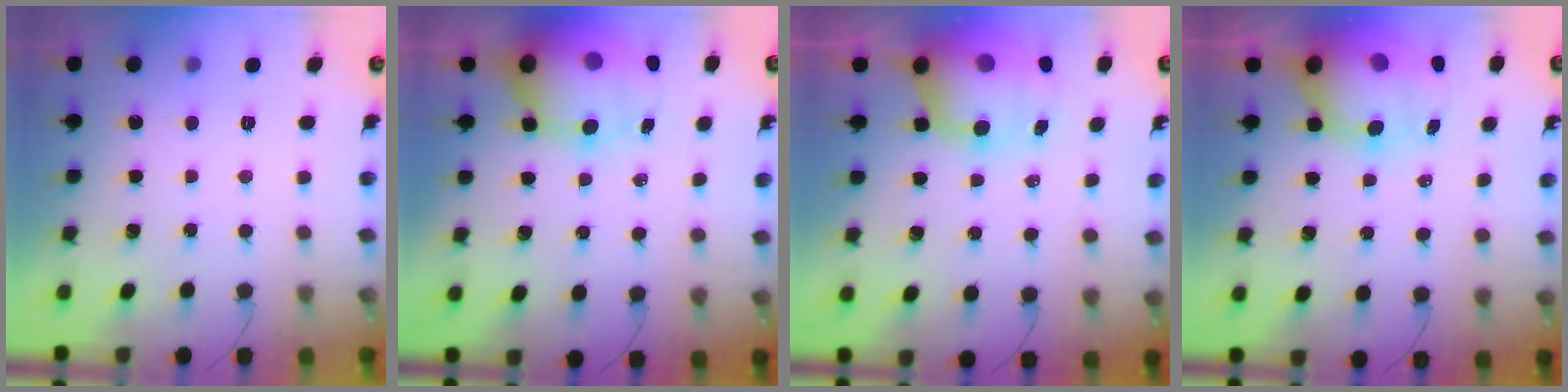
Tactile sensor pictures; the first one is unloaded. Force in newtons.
{"total": 14.2, "press": 13.8, "slide": 3.3}
{"total": 12.6, "press": 12.1, "slide": 3.4}
{"total": 11.7, "press": 11.2, "slide": 3.3}